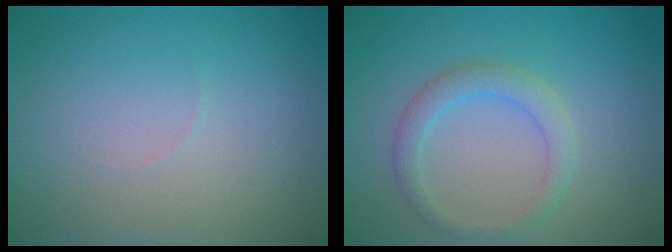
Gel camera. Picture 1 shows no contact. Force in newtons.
{"total": 2.4, "press": 2.4, "slide": 0.1}